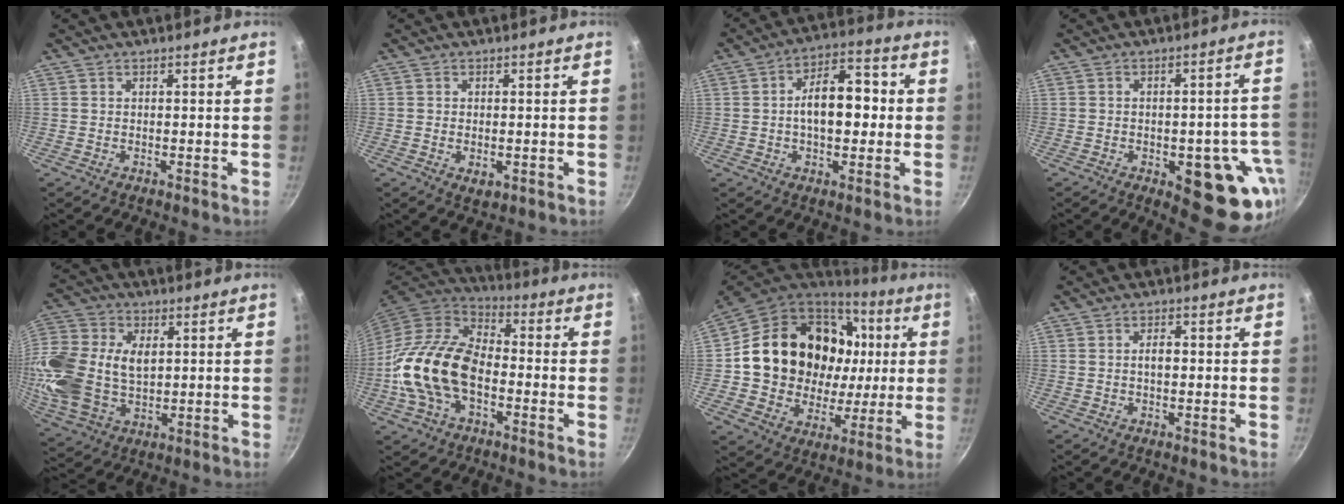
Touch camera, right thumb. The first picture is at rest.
{"total": 3.0, "force": [-0.6, 1.9, 2.2], "torque": [-0.035, -0.008, -0.007]}
{"total": 12.1, "force": [-0.2, 7.0, 9.9], "torque": [-0.112, 0.030, -0.014]}
{"total": 16.5, "force": [-5.5, 7.6, 13.6], "torque": [-0.096, 0.009, -0.067]}
{"total": 20.9, "force": [2.0, 14.6, 14.8], "torque": [-0.318, 0.012, 0.038]}
{"total": 19.2, "force": [-3.7, 12.2, 14.3], "torque": [-0.251, 0.034, -0.084]}
{"total": 24.8, "force": [5.2, 19.9, 14.0], "torque": [-0.218, 0.020, 0.102]}
{"total": 2.4, "force": [0.0, 1.3, 2.0], "torque": [-0.027, 0.009, -0.002]}